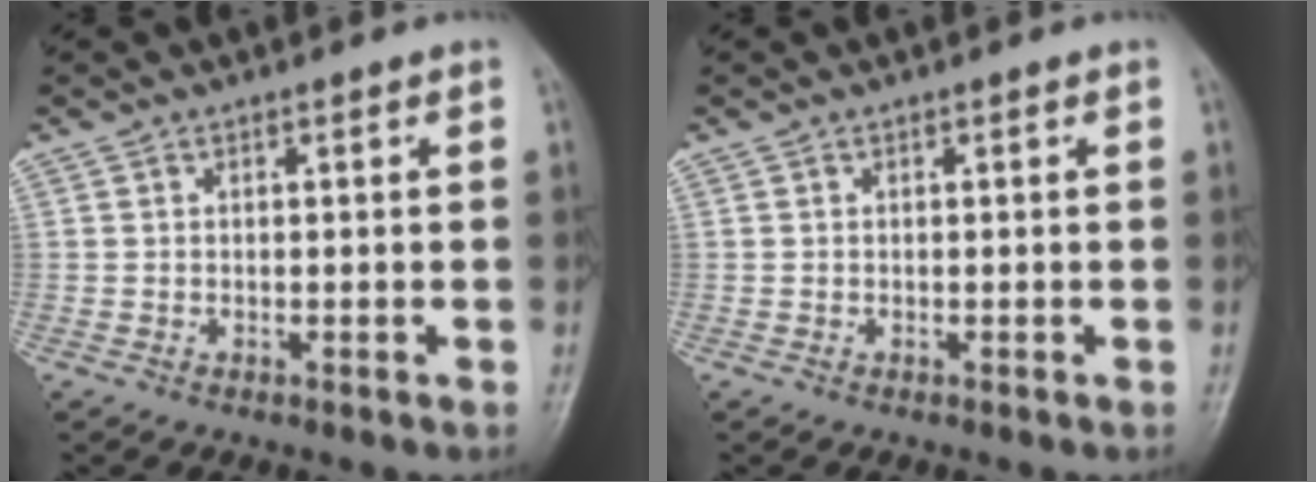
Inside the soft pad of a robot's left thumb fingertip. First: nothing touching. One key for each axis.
{"total": 0.0}